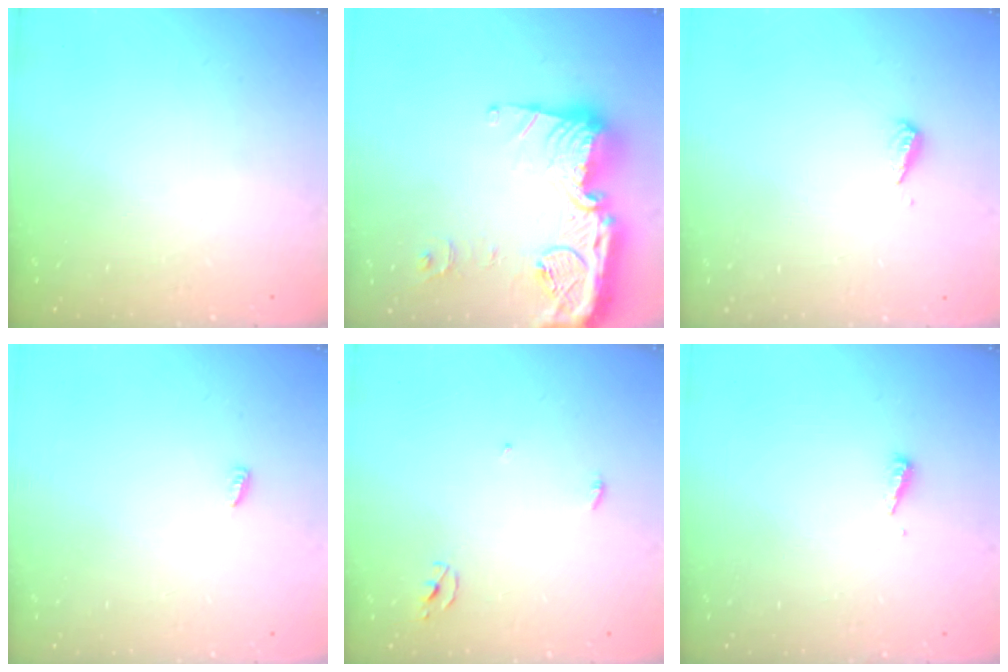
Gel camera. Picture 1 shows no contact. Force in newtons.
{"total": 23.2, "press": 23.1, "slide": 2.1}
{"total": 3.0, "press": 3.0, "slide": 0.2}
{"total": 3.5, "press": 3.4, "slide": 0.6}
{"total": 2.3, "press": 2.3, "slide": 0.1}
{"total": 4.0, "press": 4.0, "slide": 0.4}